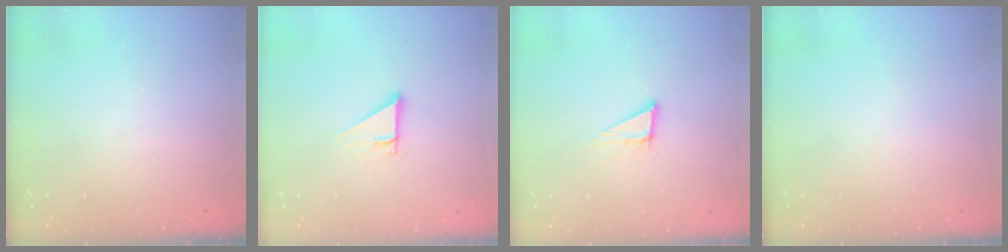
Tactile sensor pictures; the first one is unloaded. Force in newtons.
{"total": 2.7, "press": 2.7, "slide": 0.1}
{"total": 5.1, "press": 5.1, "slide": 0.5}
{"total": 0.0}